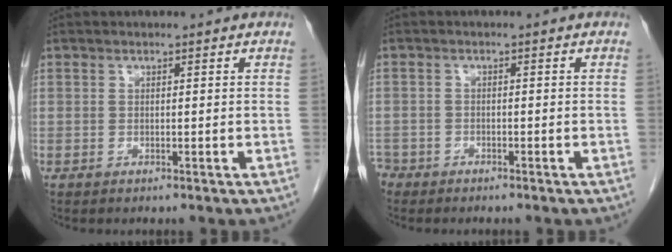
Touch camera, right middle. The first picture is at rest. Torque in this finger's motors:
{"motor_torque": [1.10, -1.04, 0.08, -0.06]}